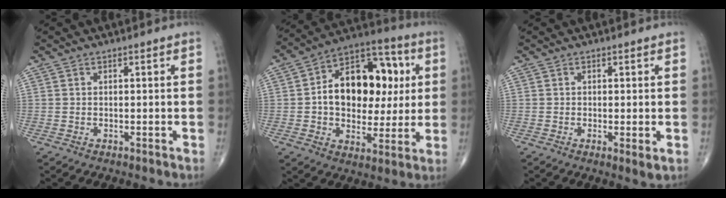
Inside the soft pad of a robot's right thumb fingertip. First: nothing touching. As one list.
[{"total": 20.3, "force": [2.4, 13.3, 15.1], "torque": [-0.184, 0.022, 0.037]}, {"total": 2.0, "force": [-0.2, 0.3, 2.0], "torque": [-0.038, -0.010, -0.007]}]